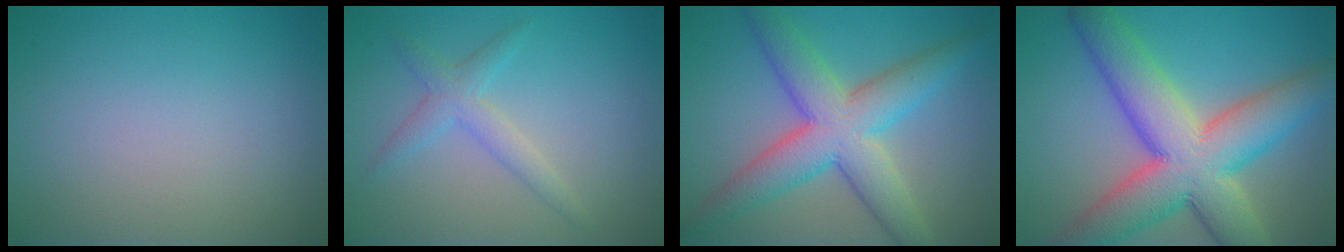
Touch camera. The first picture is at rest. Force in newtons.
{"total": 2.4, "press": 2.4, "slide": 0.2}
{"total": 7.8, "press": 7.8, "slide": 0.3}
{"total": 11.7, "press": 11.7, "slide": 0.4}